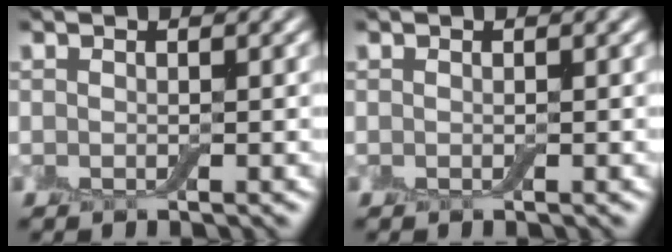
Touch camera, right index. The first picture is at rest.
{"total": 0.0}